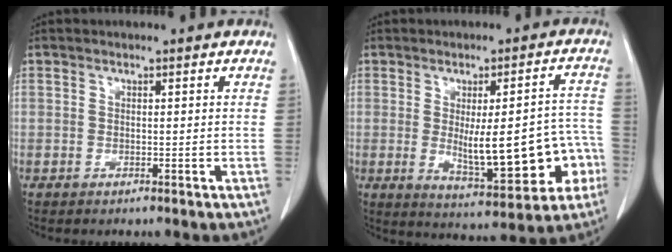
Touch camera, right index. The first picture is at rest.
{"total": 15.7, "force": [-2.9, 4.7, 14.7], "torque": [-0.182, 0.019, -0.020]}